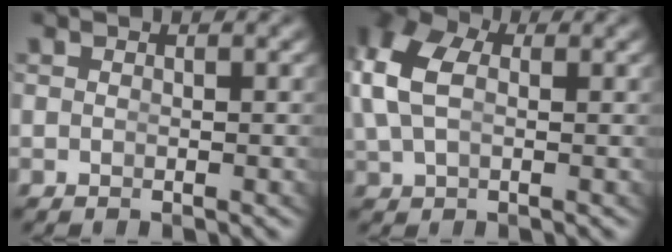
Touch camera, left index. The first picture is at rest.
{"total": 5.3, "force": [1.1, 3.6, 3.7], "torque": [-0.102, -0.007, 0.027]}